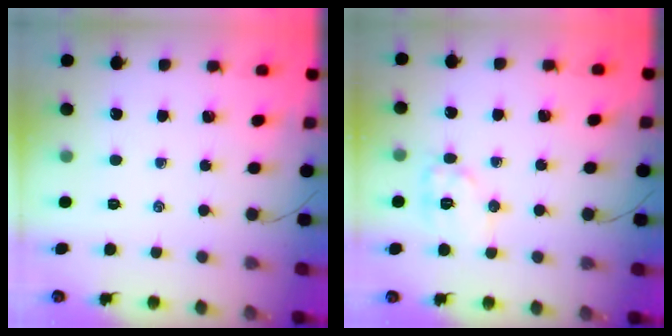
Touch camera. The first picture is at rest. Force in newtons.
{"total": 10.0, "press": 10.0, "slide": 0.2}